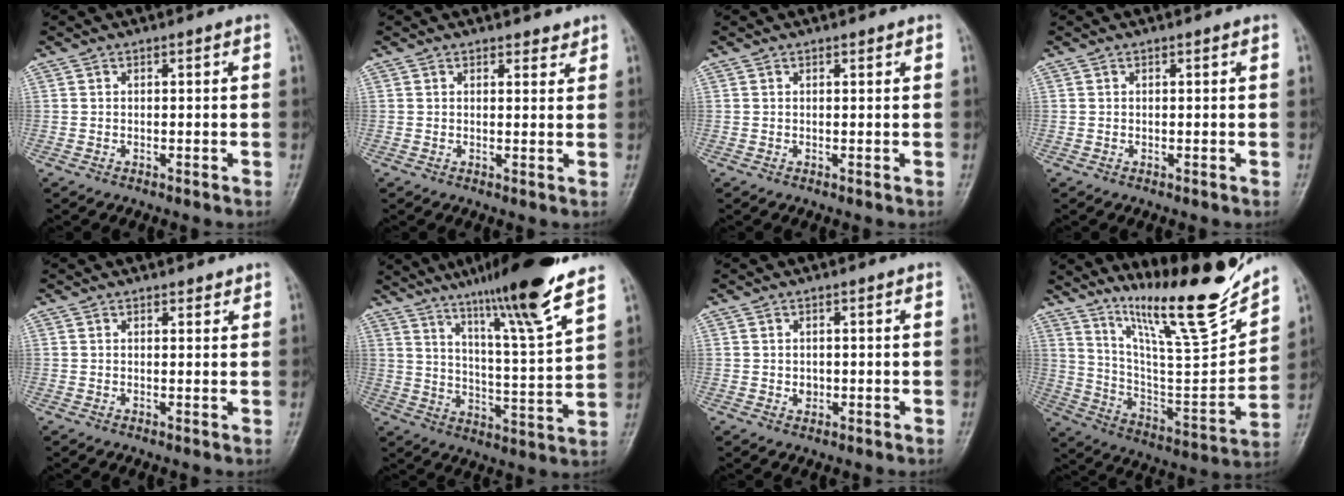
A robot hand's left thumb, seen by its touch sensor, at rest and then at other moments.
{"total": 2.1, "force": [1.8, 0.9, 0.4], "torque": [0.010, -0.014, 0.022]}
{"total": 0.5, "force": [0.5, 0.1, 0.1], "torque": [-0.005, -0.005, 0.007]}
{"total": 0.0}
{"total": 1.4, "force": [1.3, 0.6, 0.3], "torque": [0.003, -0.009, 0.015]}
{"total": 18.2, "force": [13.2, 0.3, 12.5], "torque": [-0.183, -0.065, 0.205]}
{"total": 1.3, "force": [0.1, 1.1, 0.7], "torque": [-0.007, -0.001, 0.005]}
{"total": 20.4, "force": [16.5, 1.9, 11.8], "torque": [-0.155, -0.110, 0.285]}